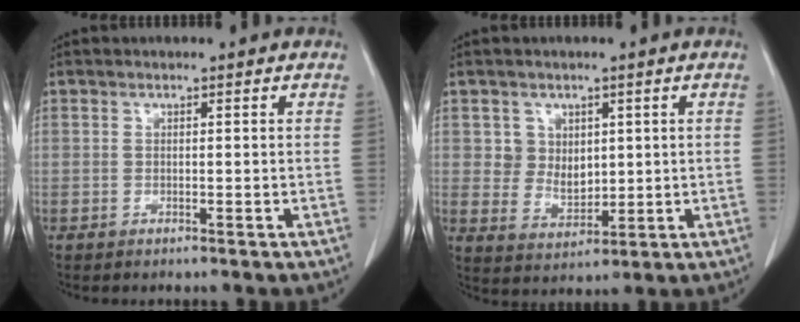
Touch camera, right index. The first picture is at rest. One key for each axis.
{"total": 4.9, "fx": 1.7, "fy": 4.3, "fz": 1.8, "tx": -0.032, "ty": 0.001, "tz": 0.040}